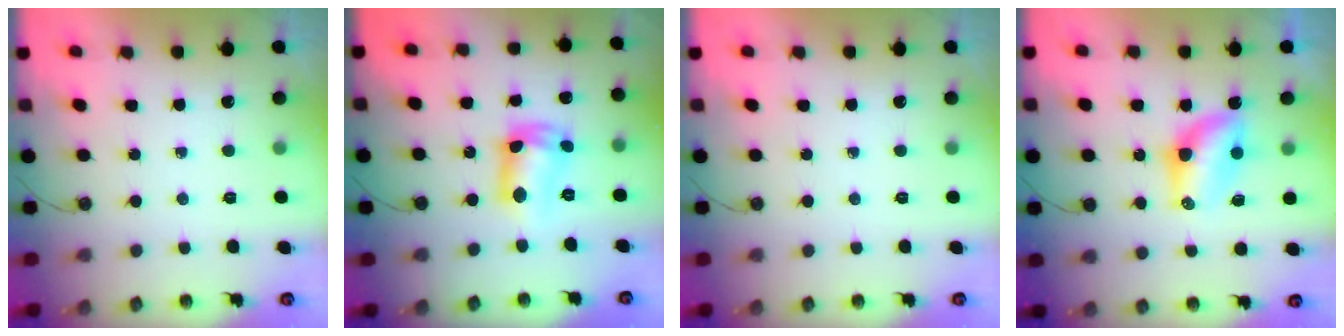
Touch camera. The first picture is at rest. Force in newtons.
{"total": 10.6, "press": 10.6, "slide": 0.7}
{"total": 0.0}
{"total": 7.2, "press": 7.1, "slide": 1.2}